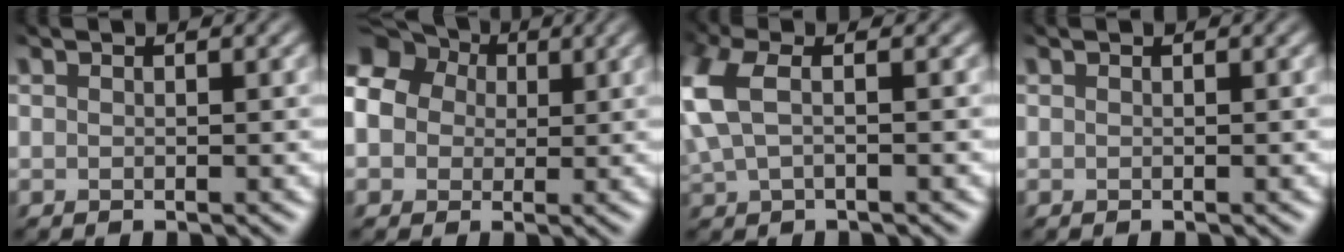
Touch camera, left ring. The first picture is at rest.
{"total": 10.9, "force": [3.2, 9.0, 5.1], "torque": [-0.121, 0.032, 0.048]}
{"total": 4.0, "force": [0.1, 1.9, 3.5], "torque": [-0.106, 0.004, 0.008]}
{"total": 0.0}